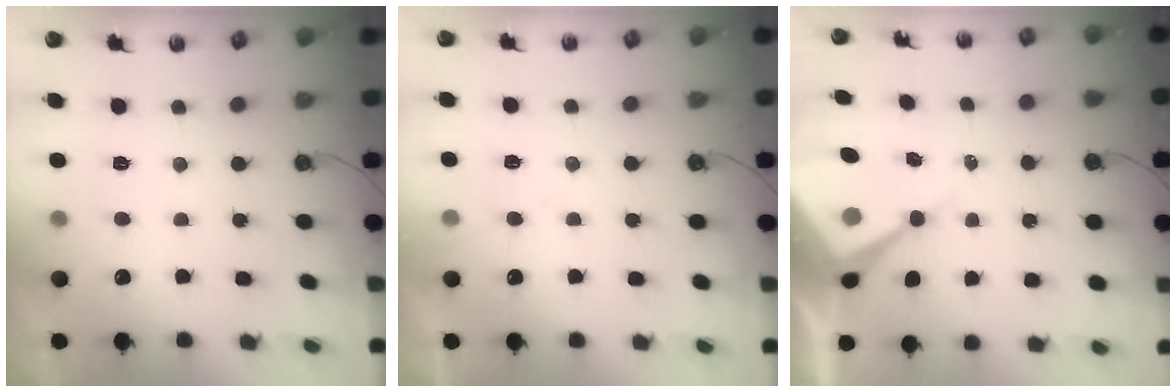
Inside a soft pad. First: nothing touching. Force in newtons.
{"total": 5.5, "press": 5.4, "slide": 0.8}
{"total": 10.0, "press": 9.9, "slide": 1.1}